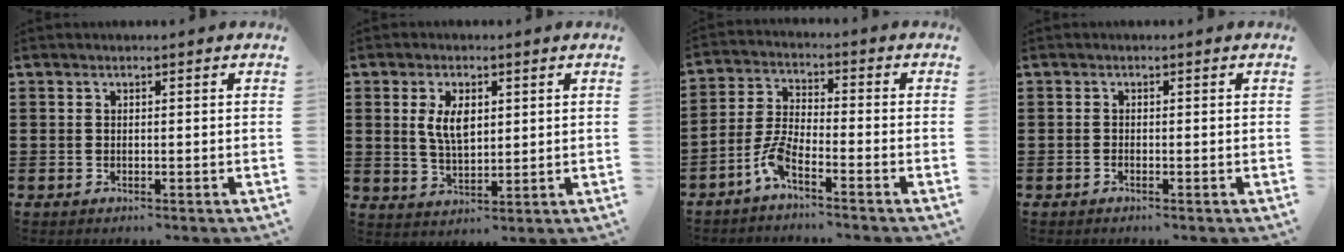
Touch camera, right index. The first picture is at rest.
{"total": 5.4, "force": [1.4, 2.6, 4.5], "torque": [-0.087, 0.005, 0.021]}
{"total": 5.3, "force": [-4.2, 0.6, 3.2], "torque": [-0.098, -0.017, -0.090]}
{"total": 0.7, "force": [-0.6, 0.0, 0.3], "torque": [-0.007, -0.005, -0.012]}